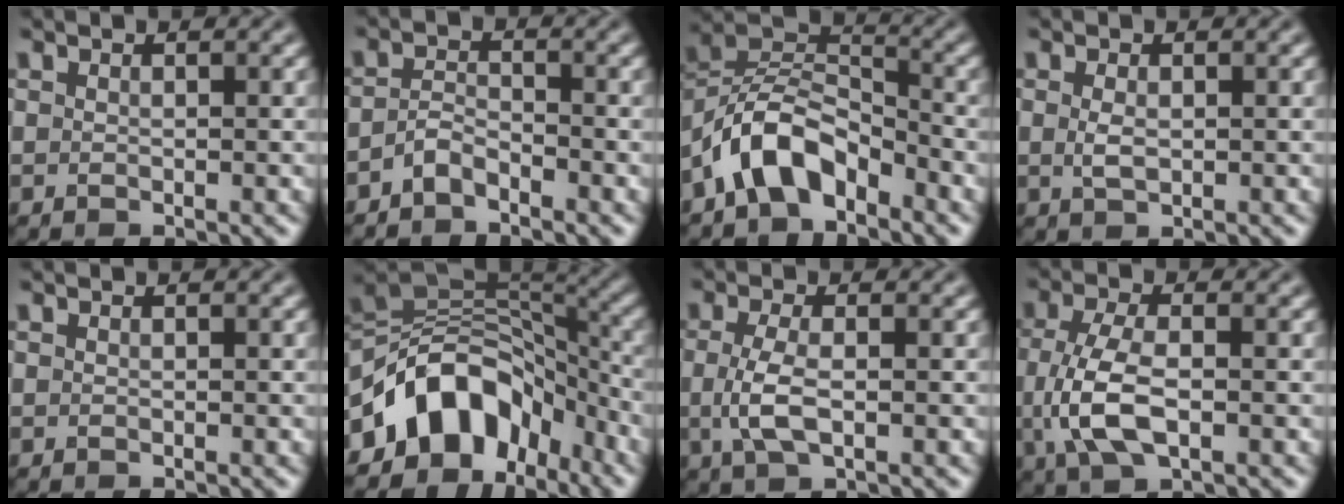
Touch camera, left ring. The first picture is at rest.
{"total": 1.8, "force": [-1.5, 0.6, 0.8], "torque": [-0.018, 0.007, -0.034]}
{"total": 6.1, "force": [-3.9, 3.1, 3.5], "torque": [-0.059, 0.014, -0.084]}
{"total": 1.4, "force": [0.1, 0.8, 1.2], "torque": [-0.029, -0.003, 0.003]}
{"total": 0.0}
{"total": 10.6, "force": [-5.5, 6.8, 5.9], "torque": [-0.082, 0.026, -0.116]}
{"total": 3.2, "force": [-0.3, 1.3, 3.0], "torque": [-0.071, -0.004, -0.008]}
{"total": 5.7, "force": [-0.9, 2.7, 5.0], "torque": [-0.116, -0.004, -0.017]}